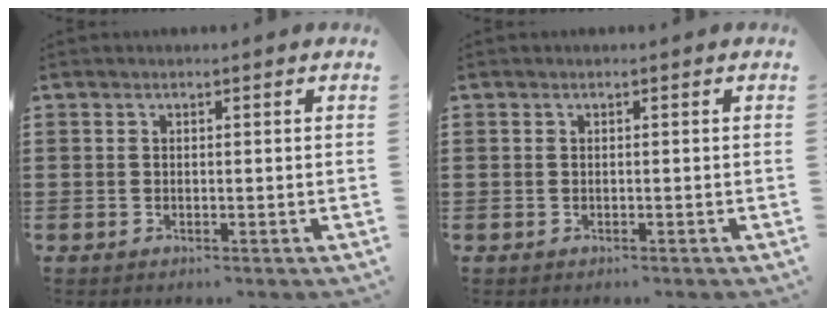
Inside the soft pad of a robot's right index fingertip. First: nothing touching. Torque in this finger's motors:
{"motor_torque": [-0.84, 1.26, -0.03, -0.01]}